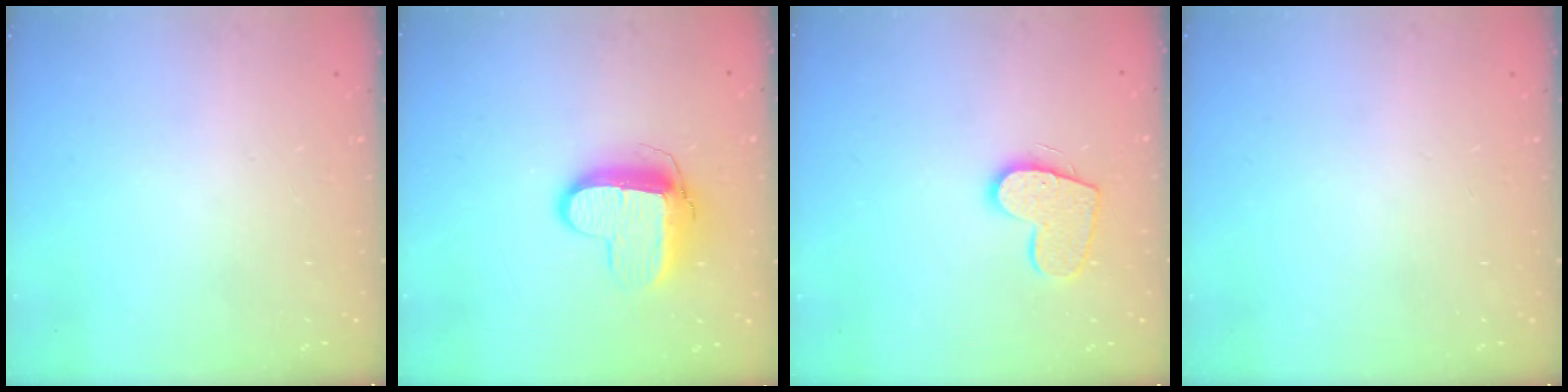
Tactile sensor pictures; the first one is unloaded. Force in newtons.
{"total": 11.1, "press": 11.1, "slide": 0.8}
{"total": 11.1, "press": 11.1, "slide": 0.6}
{"total": 0.0}